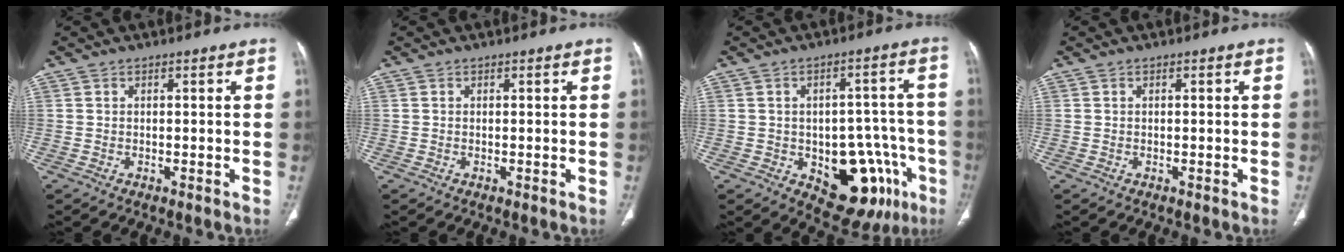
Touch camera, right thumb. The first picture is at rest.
{"total": 0.0}
{"total": 16.5, "force": [-6.5, 9.5, 11.9], "torque": [-0.104, 0.035, -0.070]}
{"total": 0.0}